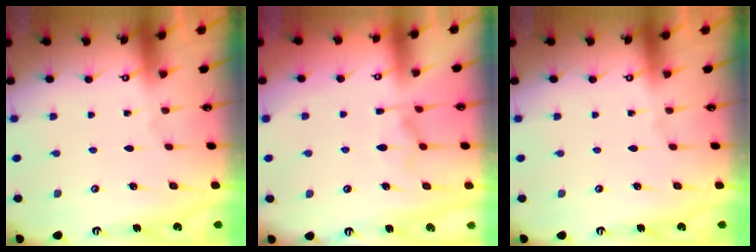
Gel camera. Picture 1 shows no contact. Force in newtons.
{"total": 2.3, "press": 2.0, "slide": 1.2}
{"total": 0.0}